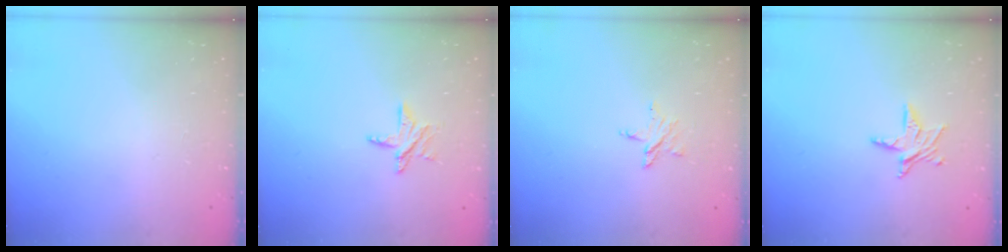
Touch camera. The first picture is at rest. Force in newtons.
{"total": 6.7, "press": 6.7, "slide": 0.5}
{"total": 3.3, "press": 3.3, "slide": 0.3}
{"total": 7.0, "press": 7.0, "slide": 0.5}